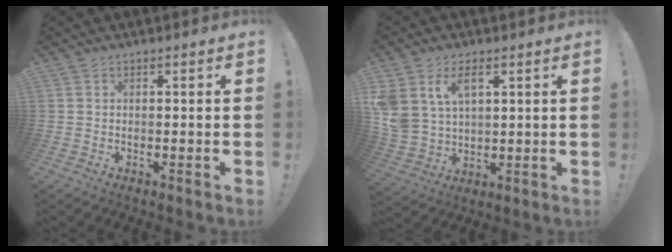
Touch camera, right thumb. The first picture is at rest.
{"total": 9.8, "force": [4.8, 6.3, 5.7], "torque": [-0.114, -0.020, 0.093]}